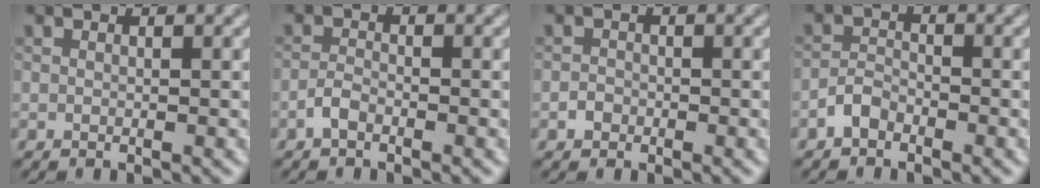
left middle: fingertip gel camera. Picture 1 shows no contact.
{"total": 1.3, "force": [-0.9, 0.6, 0.8], "torque": [-0.016, 0.004, -0.022]}
{"total": 1.0, "force": [-0.5, 0.8, 0.2], "torque": [-0.001, 0.000, -0.010]}
{"total": 1.7, "force": [-1.3, 0.9, 0.7], "torque": [-0.011, 0.007, -0.029]}